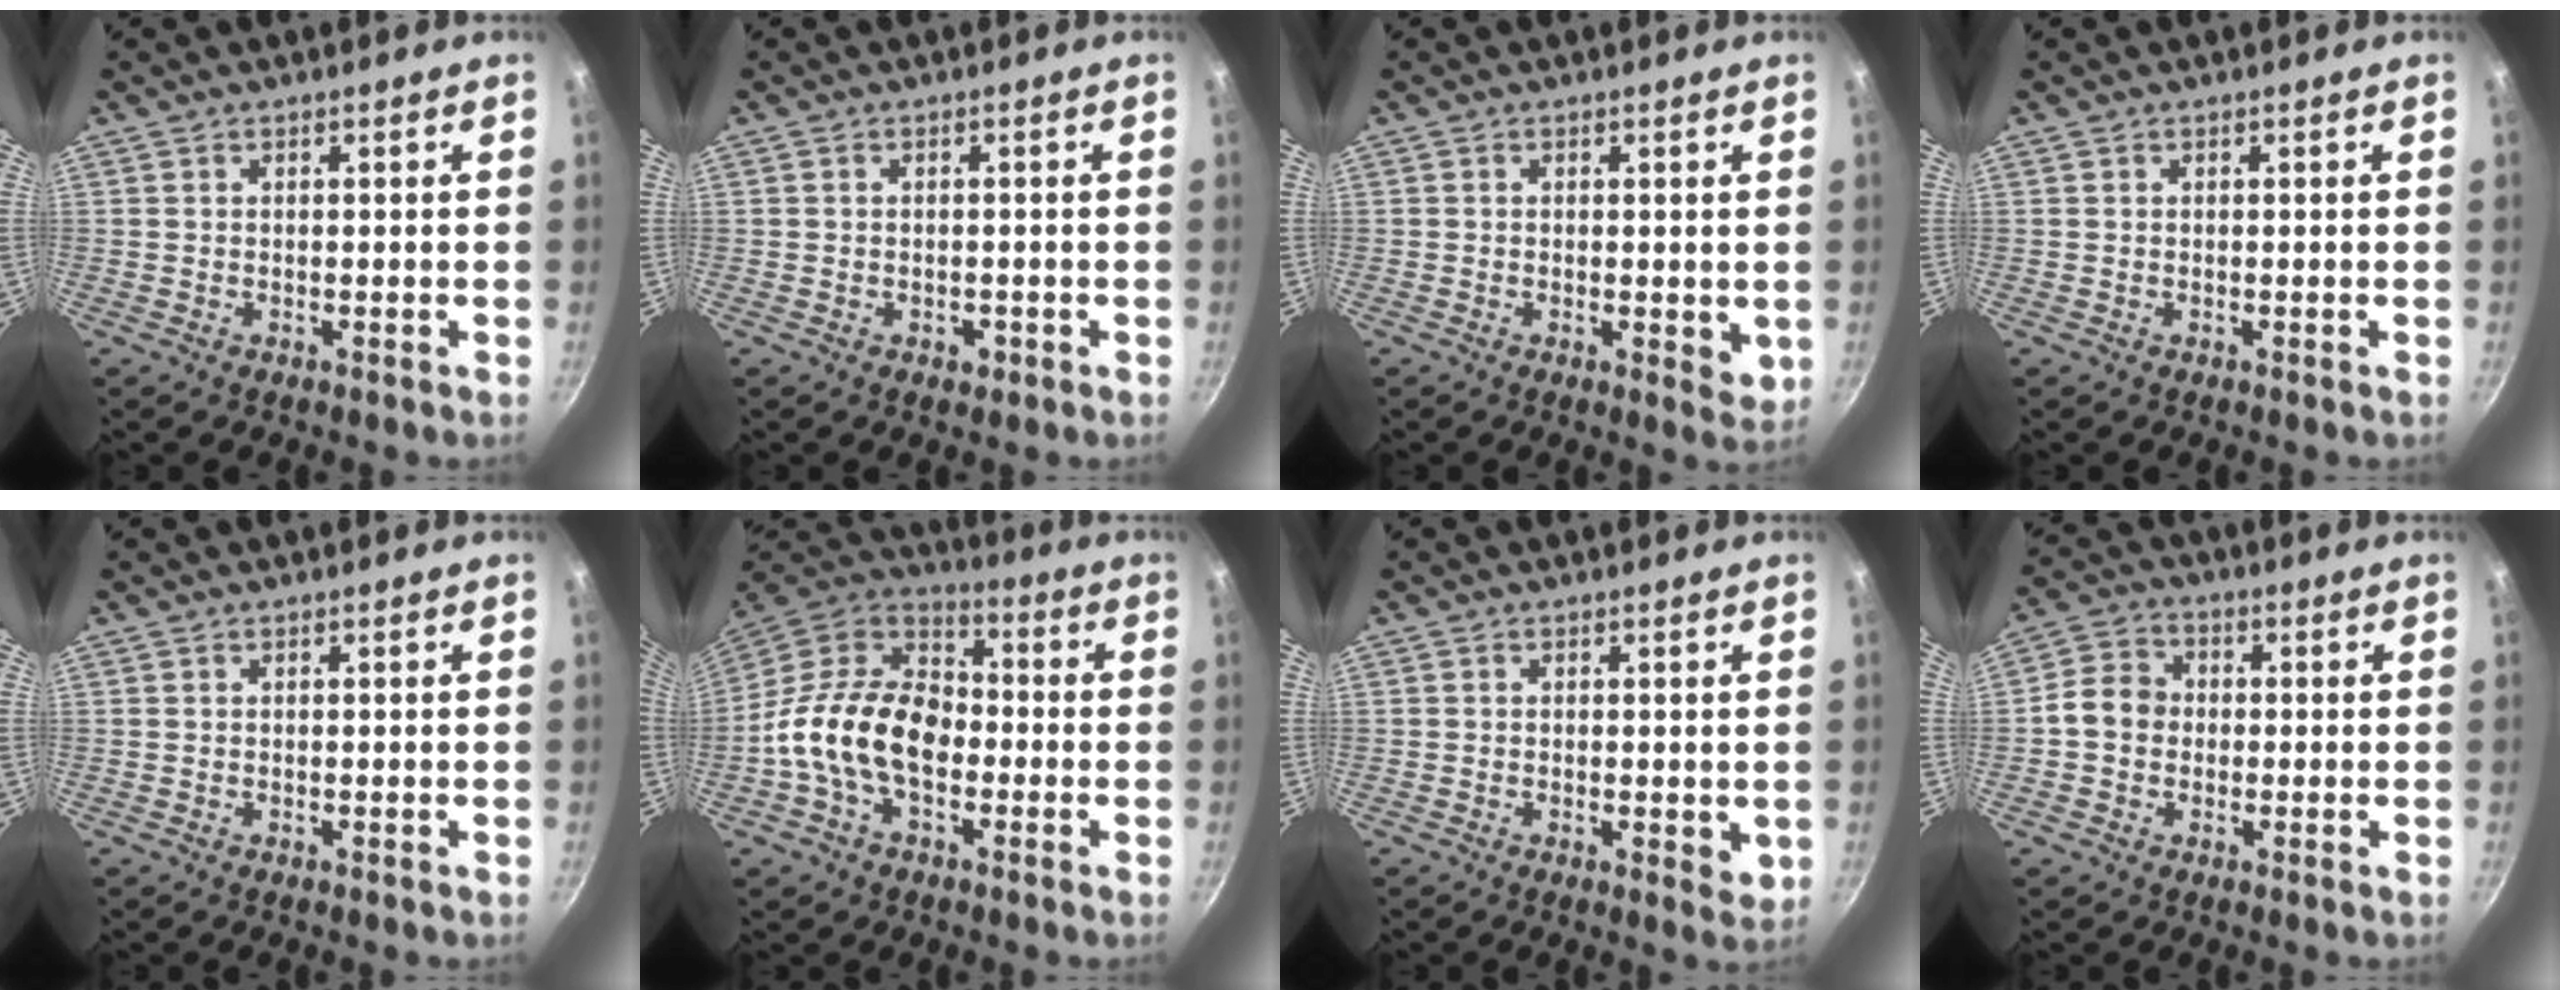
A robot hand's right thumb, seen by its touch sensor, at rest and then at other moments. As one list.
[{"total": 1.4, "force": [-0.7, 0.9, 0.8], "torque": [-0.010, 0.002, -0.008]}, {"total": 3.2, "force": [0.0, 1.4, 2.9], "torque": [-0.039, -0.010, 0.001]}, {"total": 0.0}, {"total": 0.0}, {"total": 16.9, "force": [-3.6, 11.0, 12.3], "torque": [-0.178, 0.038, -0.087]}, {"total": 2.9, "force": [-0.2, 1.2, 2.7], "torque": [-0.038, -0.010, -0.003]}, {"total": 6.3, "force": [-0.5, 5.4, 3.2], "torque": [-0.033, 0.015, -0.027]}]